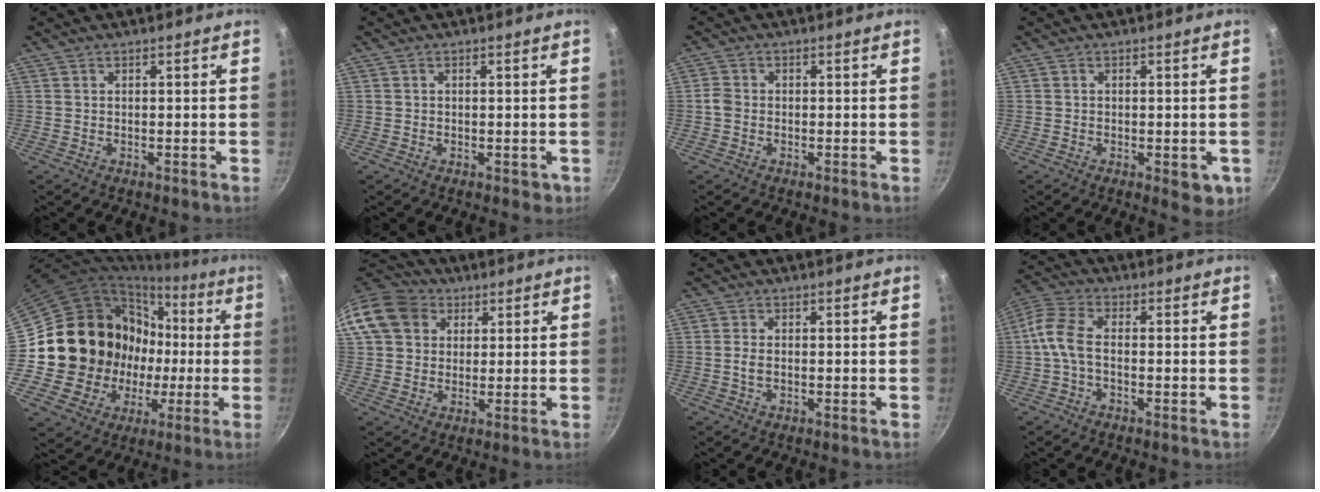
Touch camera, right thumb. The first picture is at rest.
{"total": 1.7, "force": [-0.3, 1.3, 0.9], "torque": [-0.009, 0.000, -0.002]}
{"total": 2.0, "force": [-0.6, 1.7, 1.0], "torque": [-0.021, 0.009, -0.016]}
{"total": 4.9, "force": [-1.5, 2.6, 3.9], "torque": [-0.037, 0.000, -0.017]}
{"total": 18.9, "force": [-0.3, 17.5, 7.1], "torque": [-0.094, 0.037, 0.013]}
{"total": 13.2, "force": [4.3, 10.8, 6.3], "torque": [-0.106, 0.020, 0.067]}
{"total": 2.0, "force": [-0.3, 1.1, 1.6], "torque": [-0.036, 0.004, -0.008]}
{"total": 6.7, "force": [-1.1, 3.5, 5.6], "torque": [-0.131, 0.025, -0.037]}